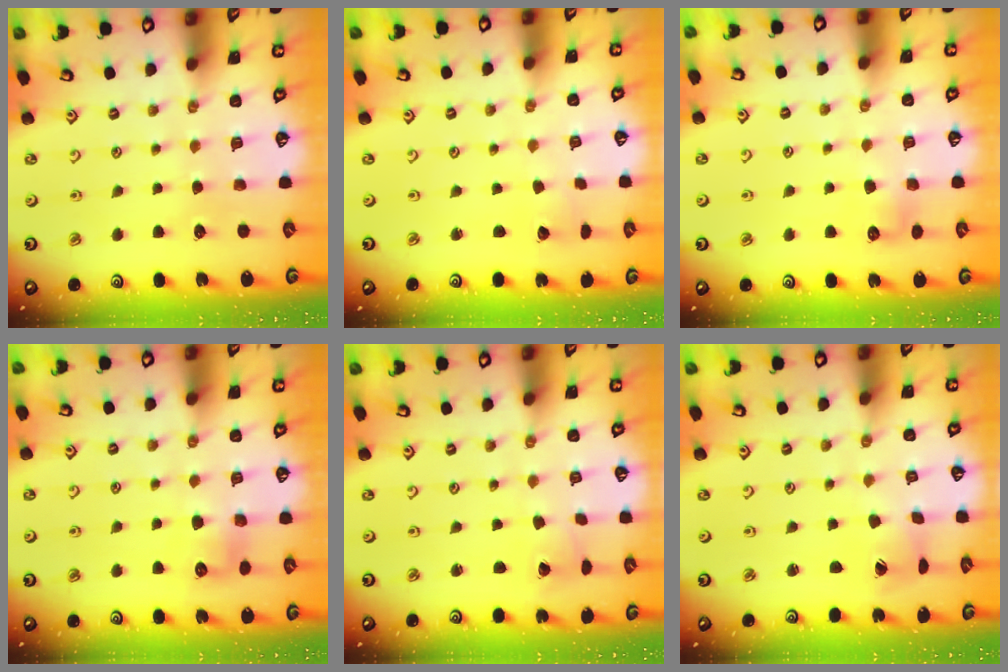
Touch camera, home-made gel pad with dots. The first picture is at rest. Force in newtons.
{"total": 1.7, "press": 1.7, "slide": 0.1}
{"total": 5.6, "press": 5.6, "slide": 0.5}
{"total": 6.2, "press": 6.2, "slide": 0.6}
{"total": 2.2, "press": 2.2, "slide": 0.2}
{"total": 2.5, "press": 2.5, "slide": 0.4}